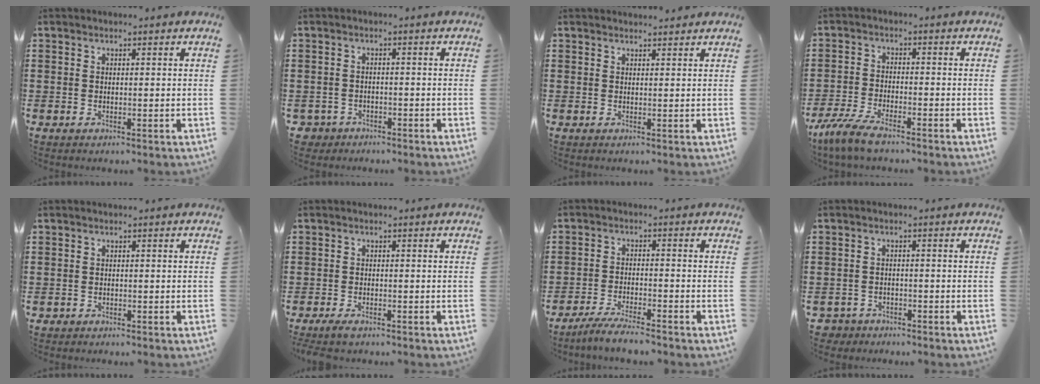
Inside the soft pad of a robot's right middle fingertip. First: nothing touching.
{"total": 2.4, "force": [-2.1, 1.1, -0.1], "torque": [-0.013, -0.003, -0.052]}
{"total": 1.2, "force": [1.2, 0.1, 0.0], "torque": [0.005, -0.002, 0.020]}
{"total": 5.3, "force": [-4.4, 1.0, 2.7], "torque": [-0.073, -0.007, -0.090]}
{"total": 0.8, "force": [-0.7, 0.4, -0.1], "torque": [0.000, 0.003, -0.018]}
{"total": 1.5, "force": [-1.3, 0.5, 0.7], "torque": [-0.023, -0.001, -0.029]}
{"total": 4.3, "force": [-4.0, 0.2, 1.5], "torque": [-0.033, -0.003, -0.081]}
{"total": 2.6, "force": [-2.4, 0.9, -0.2], "torque": [-0.005, 0.000, -0.055]}